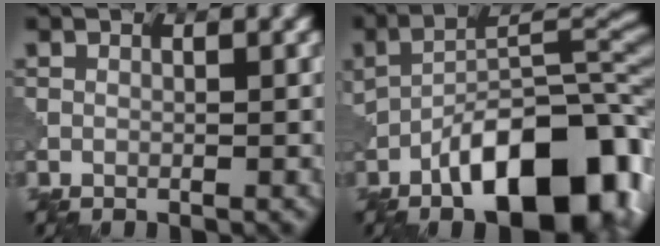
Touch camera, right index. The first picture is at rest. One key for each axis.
{"total": 13.5, "fx": -6.4, "fy": 5.9, "fz": 10.3, "tx": -0.148, "ty": -0.003, "tz": -0.097}